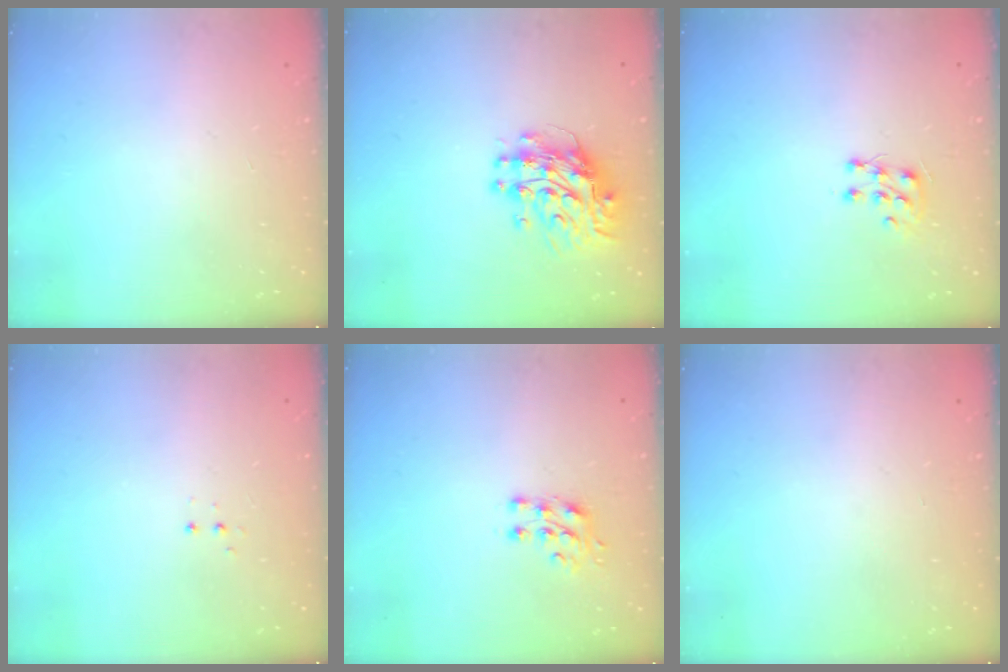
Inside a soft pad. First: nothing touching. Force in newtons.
{"total": 10.7, "press": 10.7, "slide": 0.9}
{"total": 6.8, "press": 6.7, "slide": 0.6}
{"total": 3.4, "press": 3.3, "slide": 0.7}
{"total": 7.1, "press": 7.1, "slide": 0.8}
{"total": 0.0}